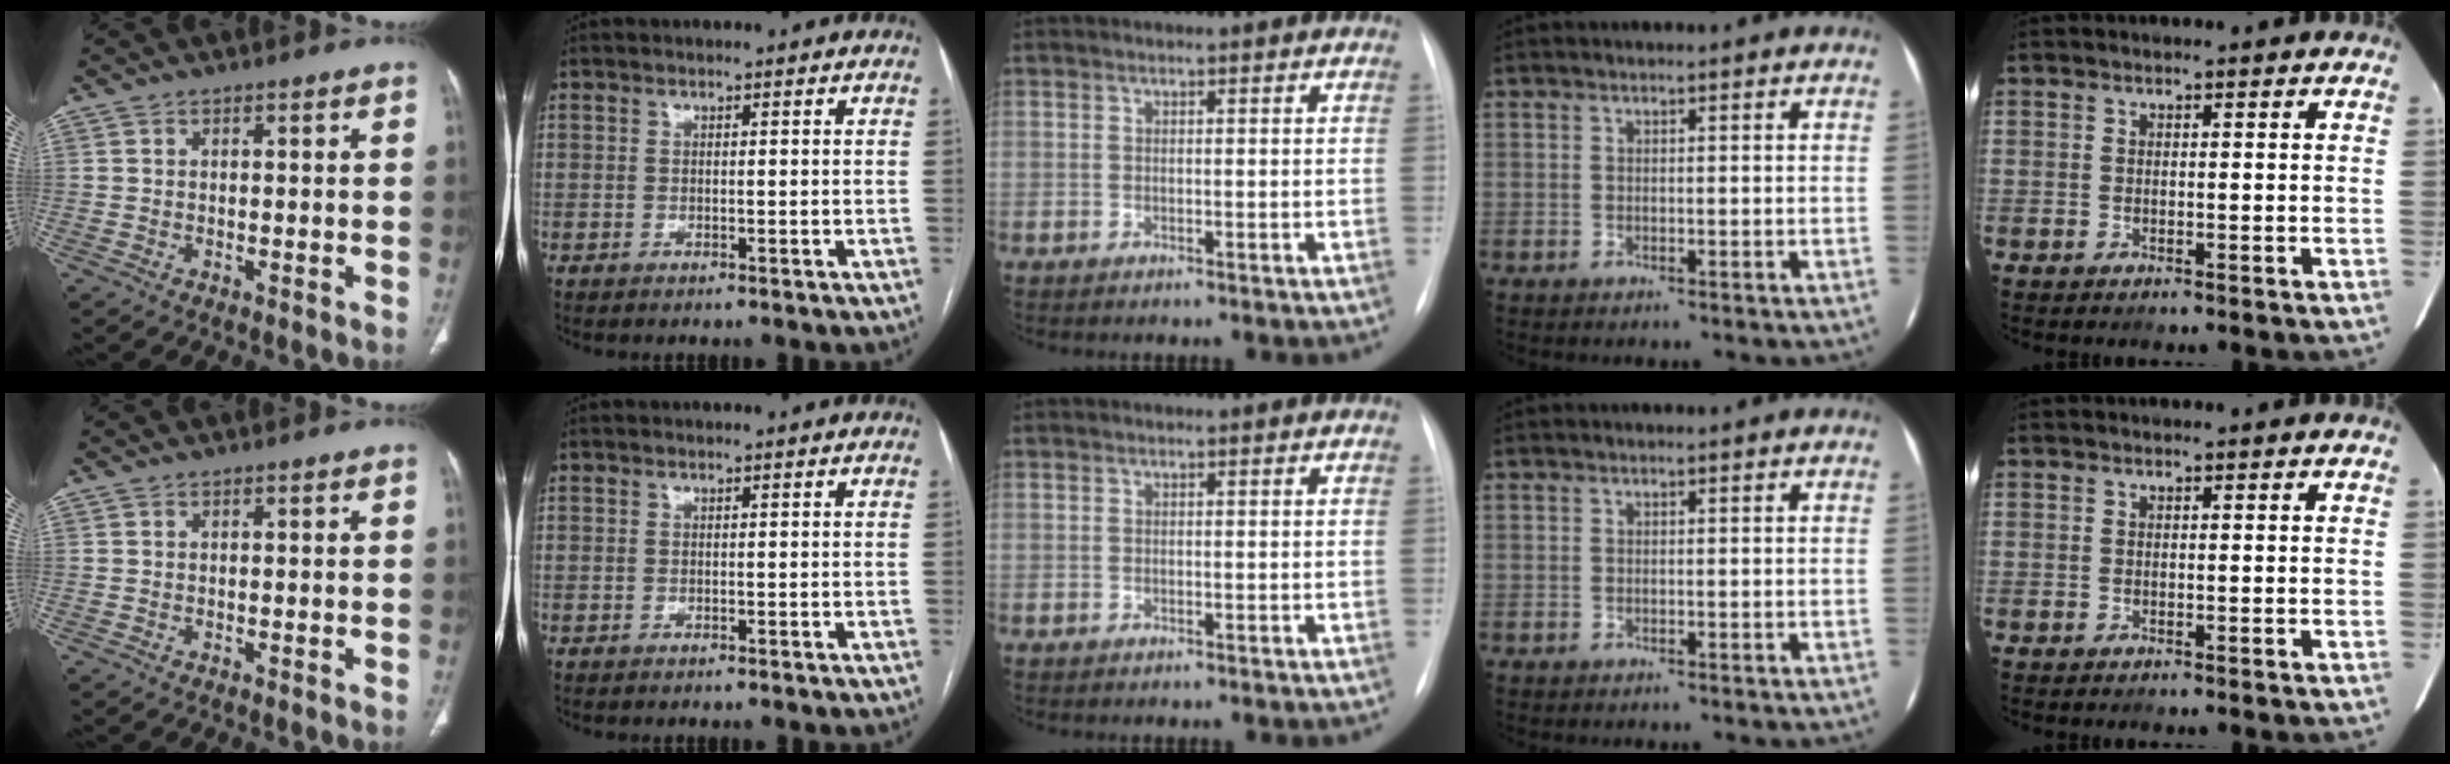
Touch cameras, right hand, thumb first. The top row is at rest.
{}